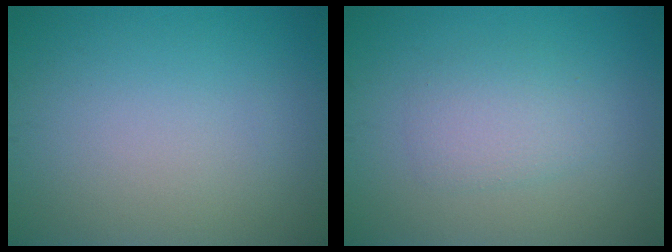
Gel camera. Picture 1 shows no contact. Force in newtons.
{"total": 2.4, "press": 2.4, "slide": 0.2}